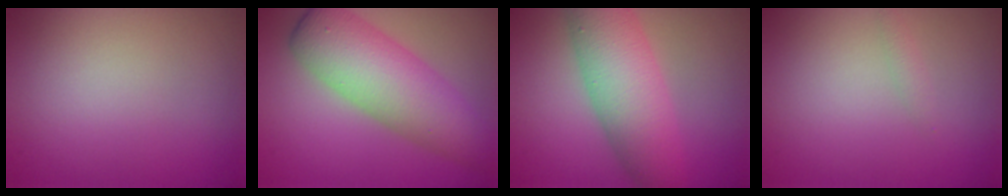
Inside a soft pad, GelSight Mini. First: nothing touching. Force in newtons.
{"total": 7.5, "press": 7.5, "slide": 0.4}
{"total": 7.5, "press": 7.5, "slide": 0.1}
{"total": 0.7, "press": 0.7, "slide": 0.0}